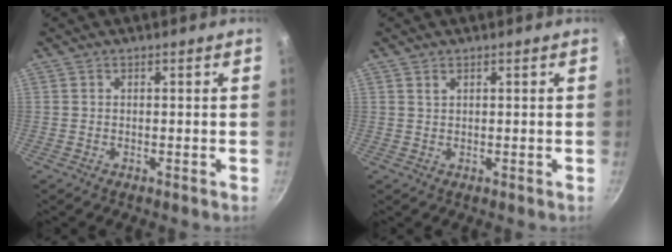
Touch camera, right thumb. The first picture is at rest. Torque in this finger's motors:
{"motor_torque": [-0.21, 0.08, 0.13, -0.12, 0.09]}